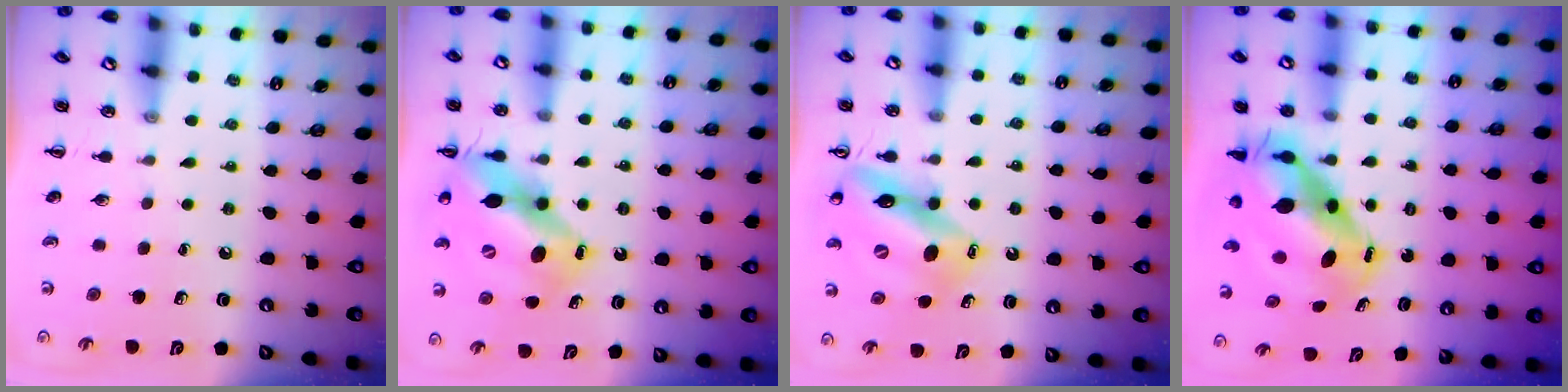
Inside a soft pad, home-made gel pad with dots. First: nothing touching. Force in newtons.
{"total": 14.6, "press": 14.1, "slide": 4.1}
{"total": 14.1, "press": 13.6, "slide": 3.9}
{"total": 11.0, "press": 10.7, "slide": 2.7}